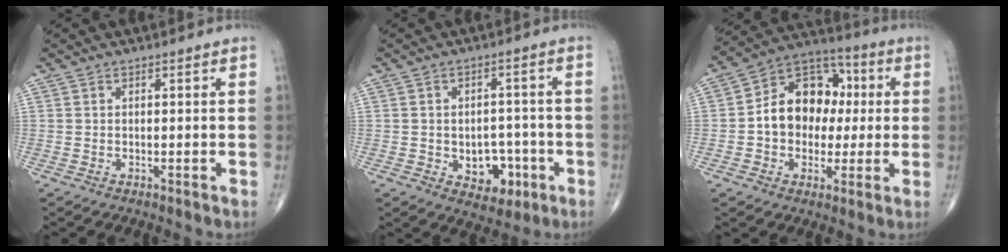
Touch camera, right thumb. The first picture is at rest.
{"total": 8.1, "force": [-2.5, 5.9, 5.0], "torque": [-0.028, 0.022, -0.023]}
{"total": 14.9, "force": [0.5, 11.5, 9.5], "torque": [-0.105, 0.032, -0.002]}